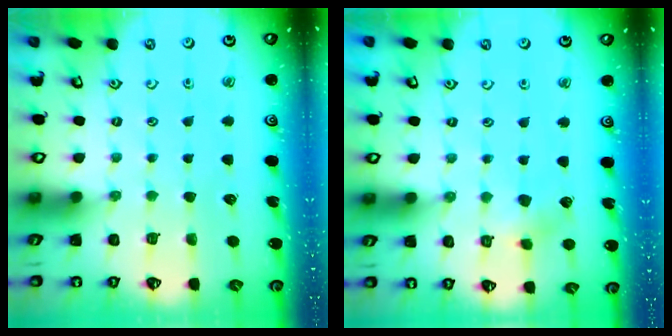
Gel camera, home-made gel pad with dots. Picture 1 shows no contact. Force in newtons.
{"total": 4.7, "press": 4.7, "slide": 0.4}